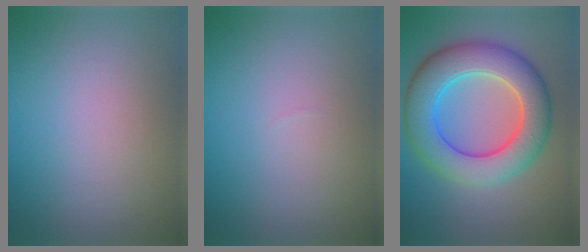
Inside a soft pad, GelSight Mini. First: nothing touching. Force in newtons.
{"total": 0.0}
{"total": 9.2, "press": 9.2, "slide": 0.3}